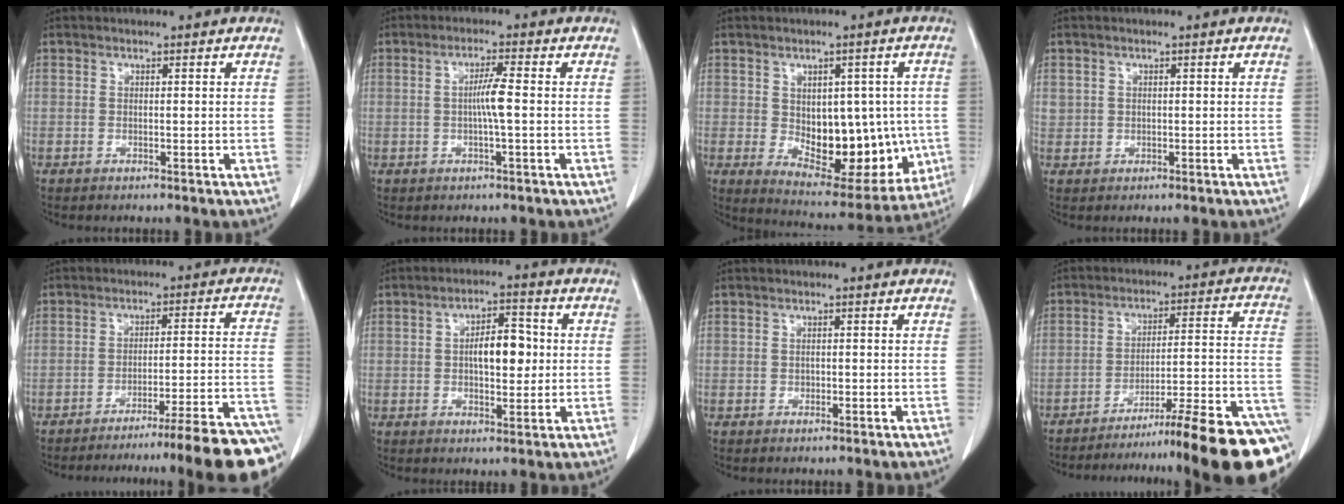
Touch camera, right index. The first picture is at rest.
{"total": 3.6, "force": [-0.2, -0.2, 3.6], "torque": [-0.067, 0.000, -0.004]}
{"total": 15.6, "force": [-1.2, 8.8, 12.8], "torque": [-0.172, 0.006, 0.012]}
{"total": 1.3, "force": [0.3, 1.2, 0.2], "torque": [0.003, 0.007, 0.006]}
{"total": 19.7, "force": [-16.8, -1.1, 10.2], "torque": [-0.047, 0.004, -0.222]}
{"total": 7.0, "force": [0.4, 2.9, 6.3], "torque": [-0.104, 0.012, 0.005]}
{"total": 0.5, "force": [-0.2, 0.5, 0.2], "torque": [-0.001, 0.003, -0.004]}
{"total": 22.6, "force": [-17.3, -0.1, 14.6], "torque": [-0.102, 0.011, -0.249]}